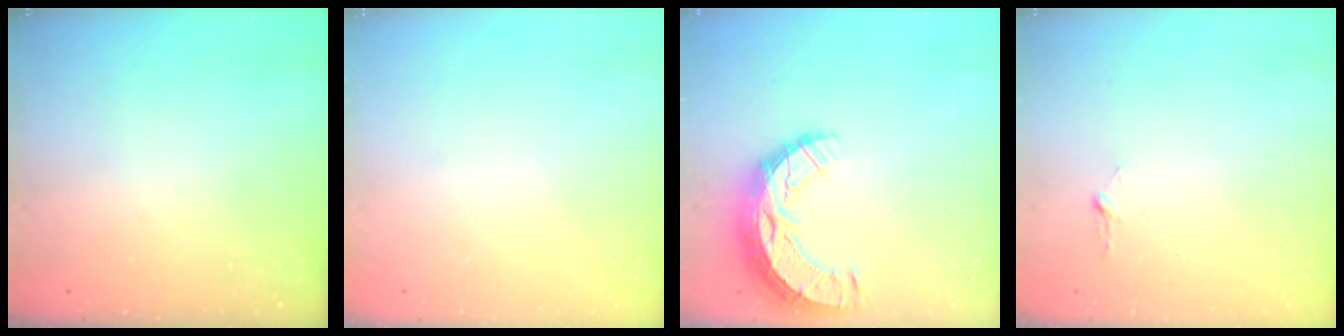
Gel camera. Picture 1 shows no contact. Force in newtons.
{"total": 0.0}
{"total": 13.0, "press": 13.0, "slide": 0.9}
{"total": 2.9, "press": 2.9, "slide": 0.3}